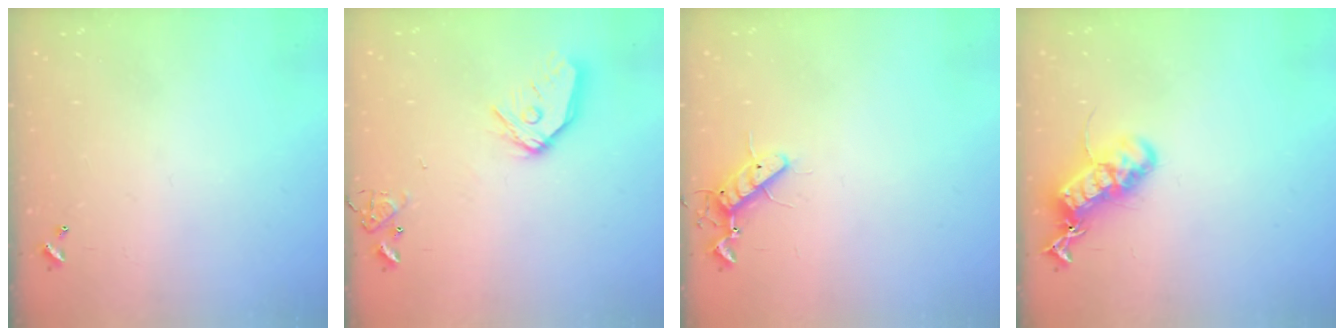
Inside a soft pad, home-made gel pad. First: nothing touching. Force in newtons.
{"total": 13.7, "press": 13.6, "slide": 1.7}
{"total": 8.5, "press": 8.4, "slide": 1.5}
{"total": 16.7, "press": 16.6, "slide": 1.2}